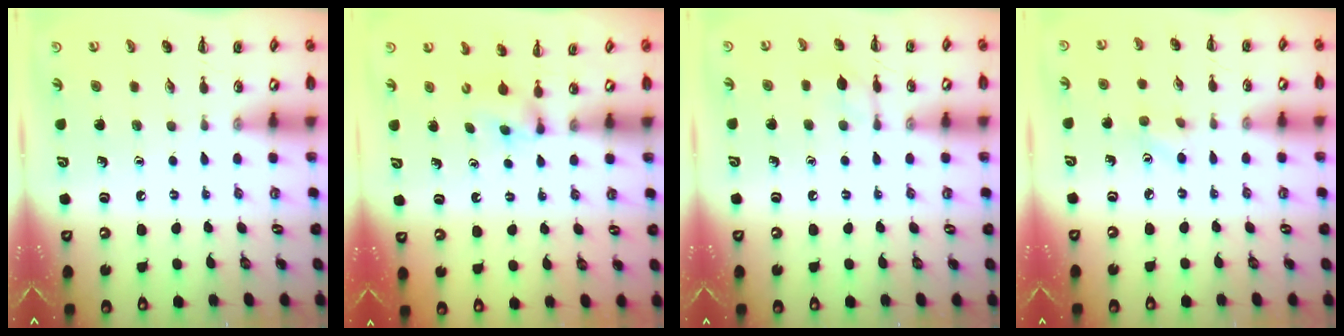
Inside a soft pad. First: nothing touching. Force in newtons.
{"total": 2.3, "press": 2.1, "slide": 1.0}
{"total": 5.0, "press": 5.0, "slide": 0.5}
{"total": 3.4, "press": 3.2, "slide": 1.0}